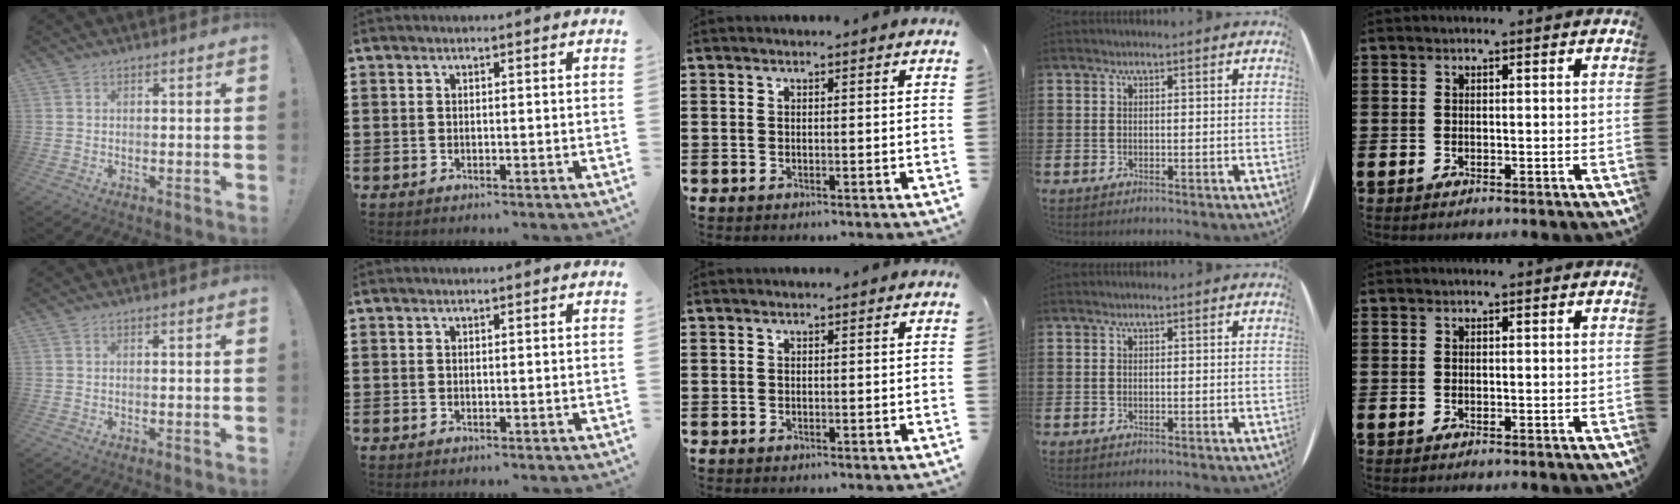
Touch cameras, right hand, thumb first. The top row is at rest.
{}